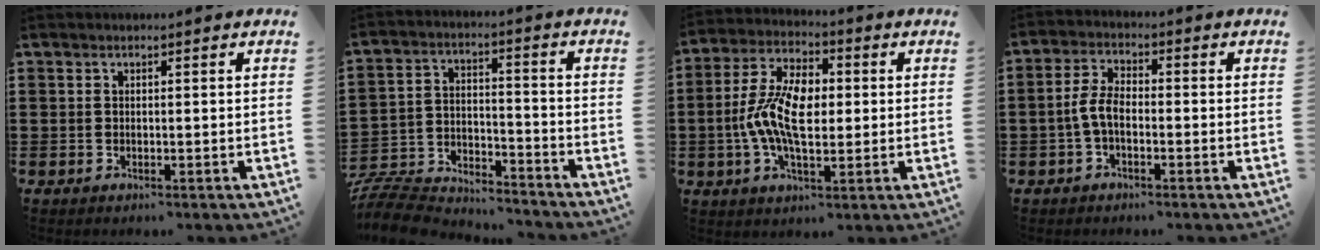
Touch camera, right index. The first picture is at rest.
{"total": 8.0, "force": [-7.8, 1.3, 1.0], "torque": [-0.040, 0.004, -0.161]}
{"total": 9.7, "force": [-0.7, 5.0, 8.3], "torque": [-0.183, 0.006, -0.019]}
{"total": 4.6, "force": [-1.3, 2.2, 3.9], "torque": [-0.096, -0.002, -0.032]}